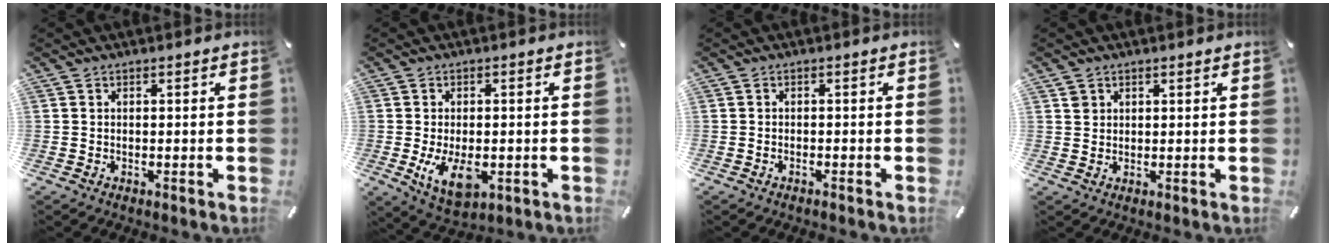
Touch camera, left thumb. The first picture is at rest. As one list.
[{"total": 8.7, "force": [-1.7, 4.9, 7.0], "torque": [-0.136, -0.011, -0.029]}, {"total": 0.9, "force": [-0.7, 0.2, 0.5], "torque": [-0.013, -0.002, -0.014]}, {"total": 1.9, "force": [1.2, 1.5, 0.2], "torque": [0.010, -0.008, 0.020]}]